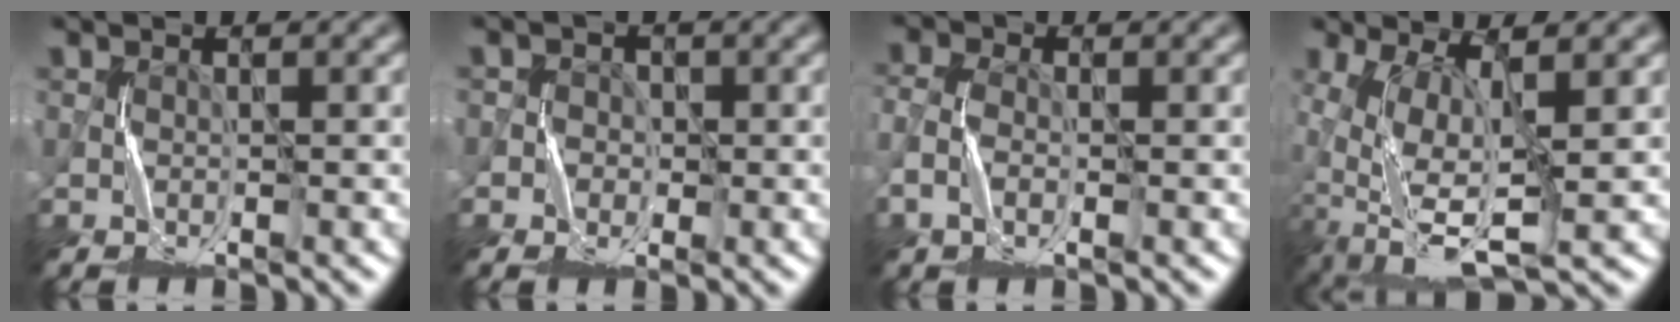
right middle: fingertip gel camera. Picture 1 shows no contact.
{"total": 2.0, "force": [-0.4, 1.9, 0.3], "torque": [0.010, 0.003, -0.024]}
{"total": 2.3, "force": [-1.0, 1.3, 1.6], "torque": [-0.044, 0.002, -0.025]}
{"total": 8.8, "force": [-1.9, 3.5, 7.8], "torque": [-0.159, -0.006, -0.033]}